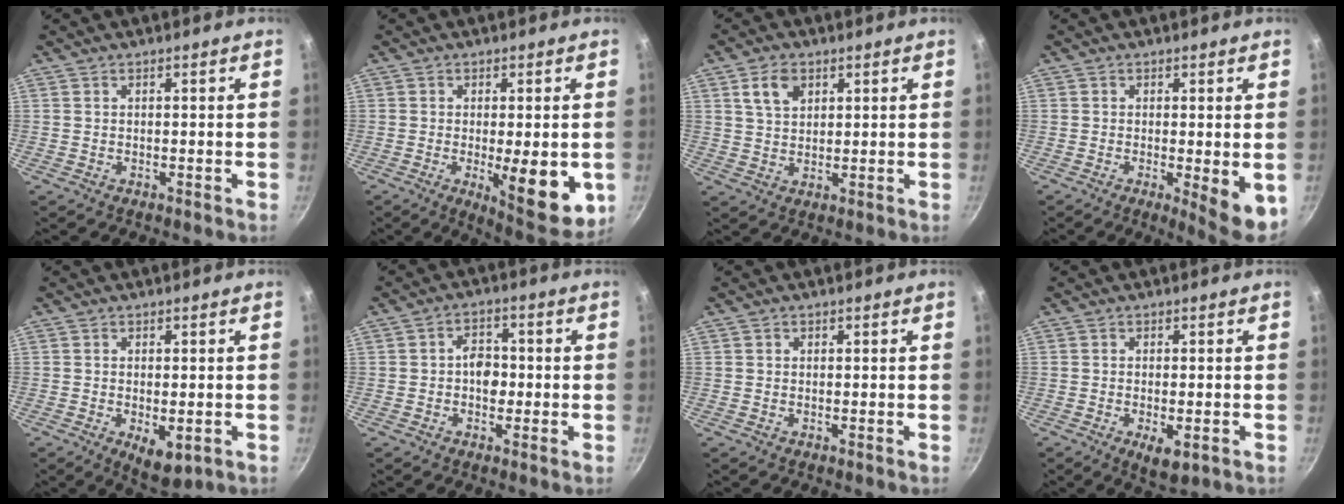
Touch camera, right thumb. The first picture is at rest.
{"total": 12.5, "force": [-2.2, 4.1, 11.6], "torque": [-0.131, -0.011, -0.019]}
{"total": 5.6, "force": [2.5, 3.7, 3.4], "torque": [-0.052, -0.005, 0.046]}
{"total": 6.8, "force": [-1.1, 1.7, 6.5], "torque": [-0.079, -0.010, -0.010]}
{"total": 6.0, "force": [-1.6, 2.9, 5.0], "torque": [-0.066, -0.008, -0.011]}
{"total": 5.0, "force": [-0.5, 3.7, 3.3], "torque": [-0.024, 0.012, -0.012]}
{"total": 0.6, "force": [0.2, 0.6, 0.1], "torque": [0.002, 0.002, 0.001]}
{"total": 4.8, "force": [-1.6, 2.0, 4.1], "torque": [-0.062, -0.007, -0.017]}